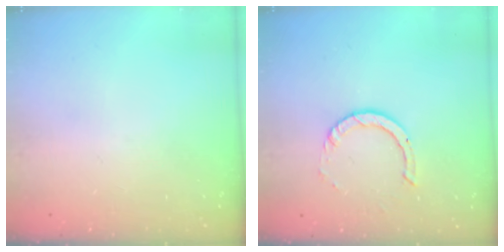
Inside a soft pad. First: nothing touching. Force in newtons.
{"total": 4.0, "press": 4.0, "slide": 0.3}